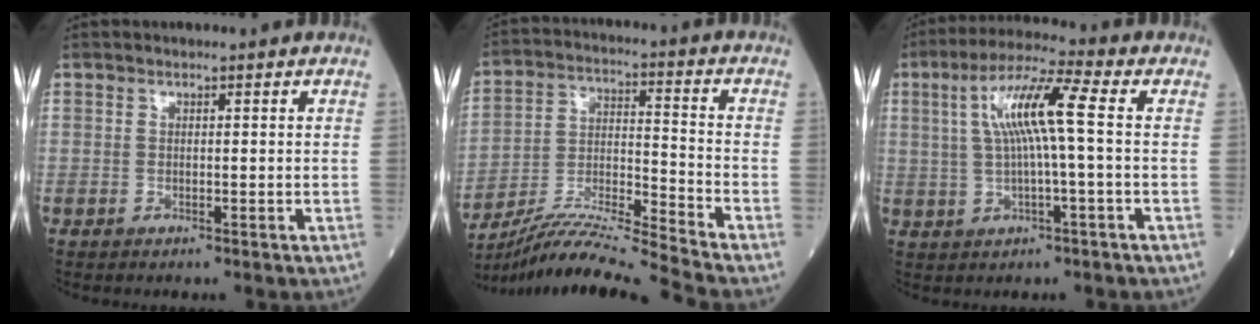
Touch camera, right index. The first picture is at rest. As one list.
[{"total": 14.3, "force": [-13.3, -3.3, 4.1], "torque": [-0.073, 0.007, -0.240]}, {"total": 9.6, "force": [1.3, 0.3, 9.5], "torque": [-0.182, 0.020, 0.025]}]